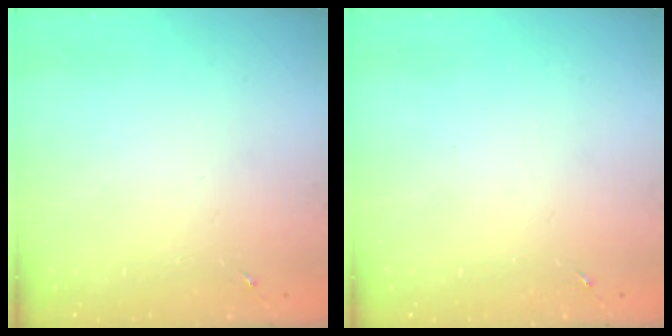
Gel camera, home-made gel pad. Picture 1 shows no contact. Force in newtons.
{"total": 0.0}